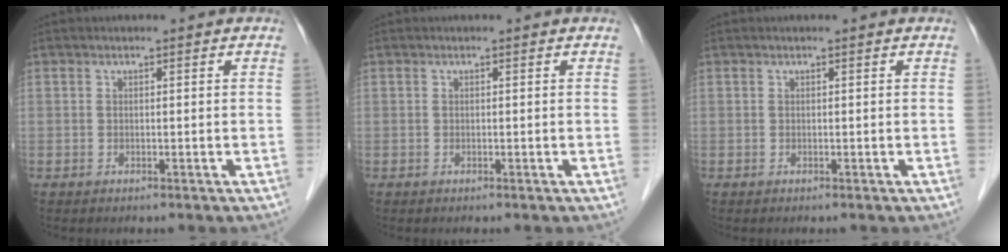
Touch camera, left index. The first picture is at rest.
{"total": 0.0}
{"total": 0.0}